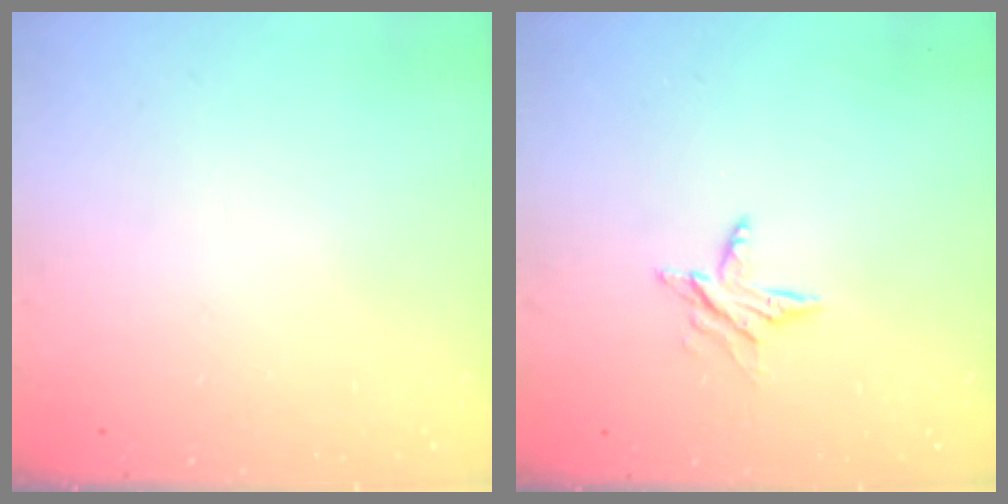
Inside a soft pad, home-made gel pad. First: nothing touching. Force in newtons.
{"total": 5.9, "press": 5.9, "slide": 0.5}